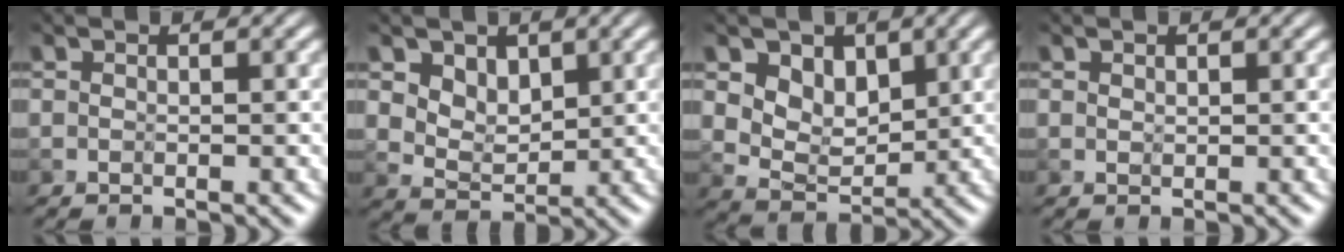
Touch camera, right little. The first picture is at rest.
{"total": 2.5, "force": [2.1, 1.3, 0.6], "torque": [-0.015, -0.008, 0.034]}
{"total": 3.4, "force": [2.6, 1.9, 1.2], "torque": [-0.026, -0.008, 0.042]}
{"total": 1.2, "force": [1.1, 0.5, 0.3], "torque": [-0.002, 0.003, 0.021]}